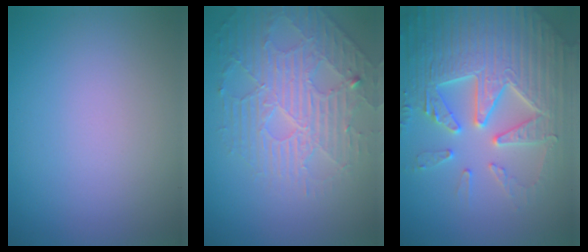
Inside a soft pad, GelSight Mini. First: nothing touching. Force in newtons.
{"total": 4.1, "press": 4.0, "slide": 1.0}
{"total": 7.7, "press": 7.6, "slide": 1.5}